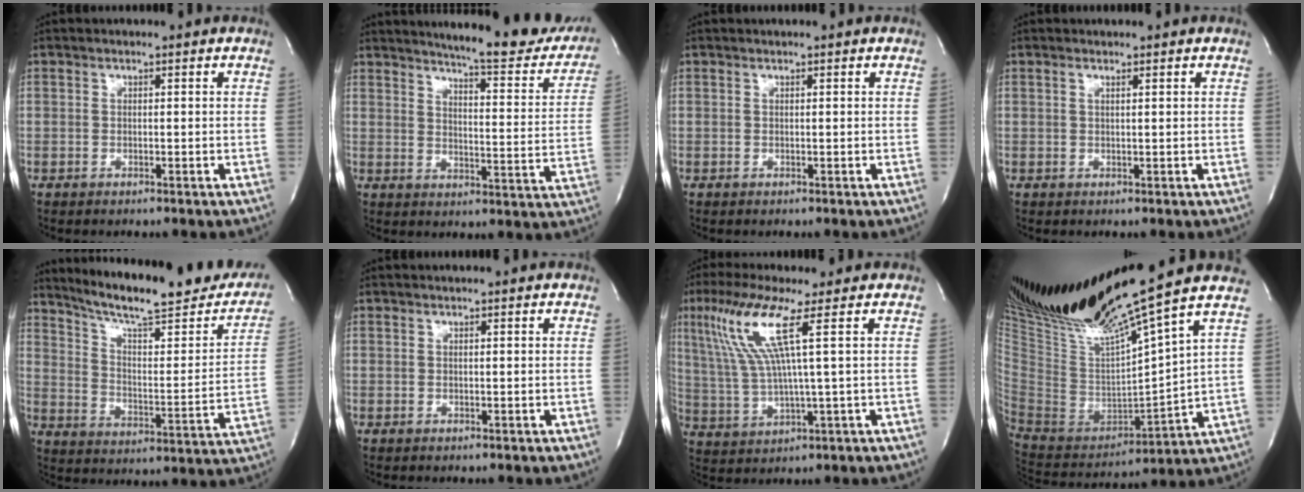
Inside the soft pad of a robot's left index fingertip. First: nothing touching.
{"total": 21.0, "force": [18.6, 3.0, 9.3], "torque": [-0.119, -0.068, 0.212]}
{"total": 0.0}
{"total": 0.6, "force": [0.4, -0.2, 0.4], "torque": [-0.014, -0.003, 0.009]}
{"total": 25.1, "force": [21.1, 3.9, 13.0], "torque": [-0.194, -0.039, 0.283]}
{"total": 0.0}
{"total": 9.6, "force": [3.8, -1.1, 8.8], "torque": [-0.196, 0.003, 0.080]}
{"total": 25.0, "force": [20.1, -1.0, 14.9], "torque": [-0.261, -0.036, 0.356]}